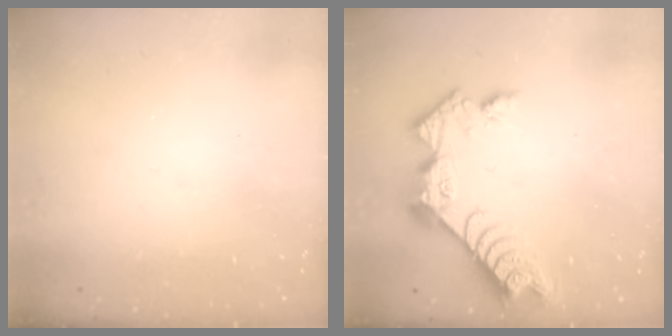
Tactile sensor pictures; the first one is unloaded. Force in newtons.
{"total": 10.5, "press": 10.4, "slide": 0.8}